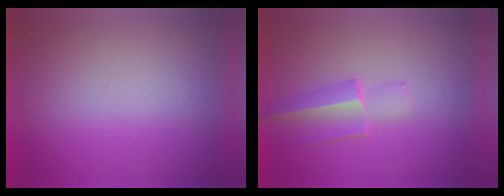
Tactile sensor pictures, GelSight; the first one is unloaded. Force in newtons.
{"total": 1.8}